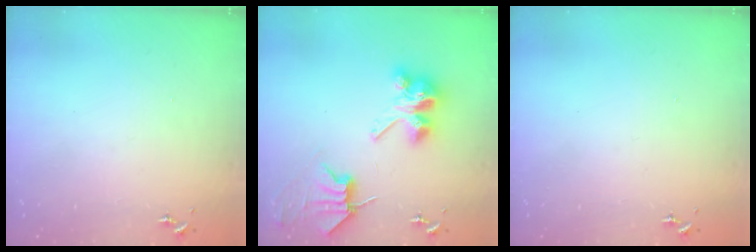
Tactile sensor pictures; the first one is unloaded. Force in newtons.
{"total": 8.2, "press": 8.1, "slide": 1.2}
{"total": 0.0}